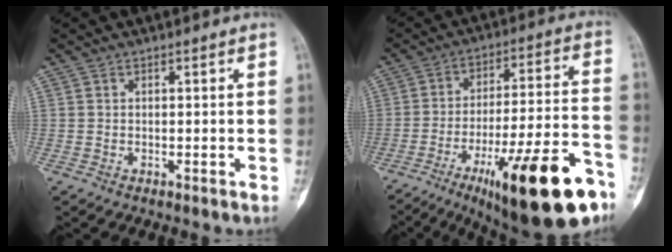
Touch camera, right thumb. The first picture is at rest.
{"total": 25.1, "force": [-13.7, 5.9, 20.2], "torque": [-0.260, 0.064, -0.204]}